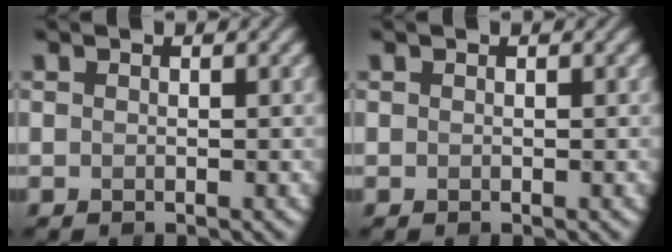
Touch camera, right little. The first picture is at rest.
{"total": 0.0}